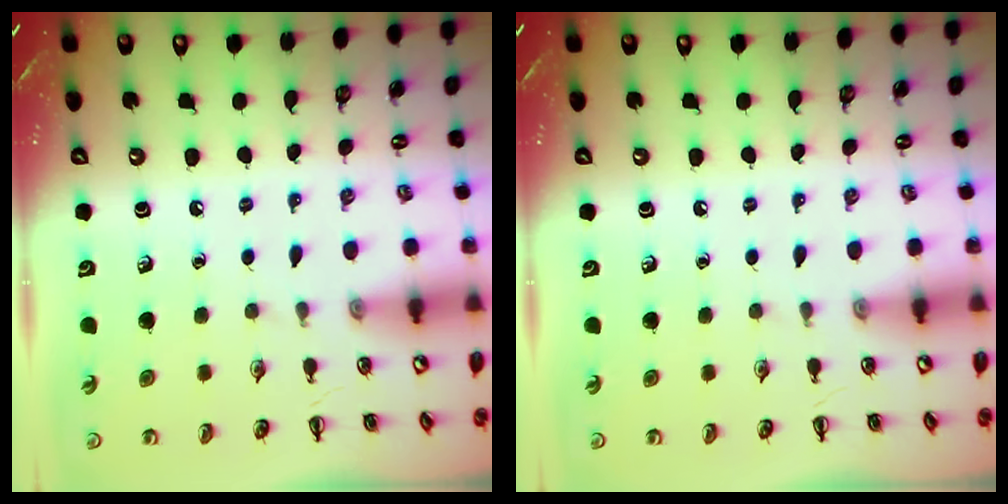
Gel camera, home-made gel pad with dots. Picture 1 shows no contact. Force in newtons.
{"total": 0.0}